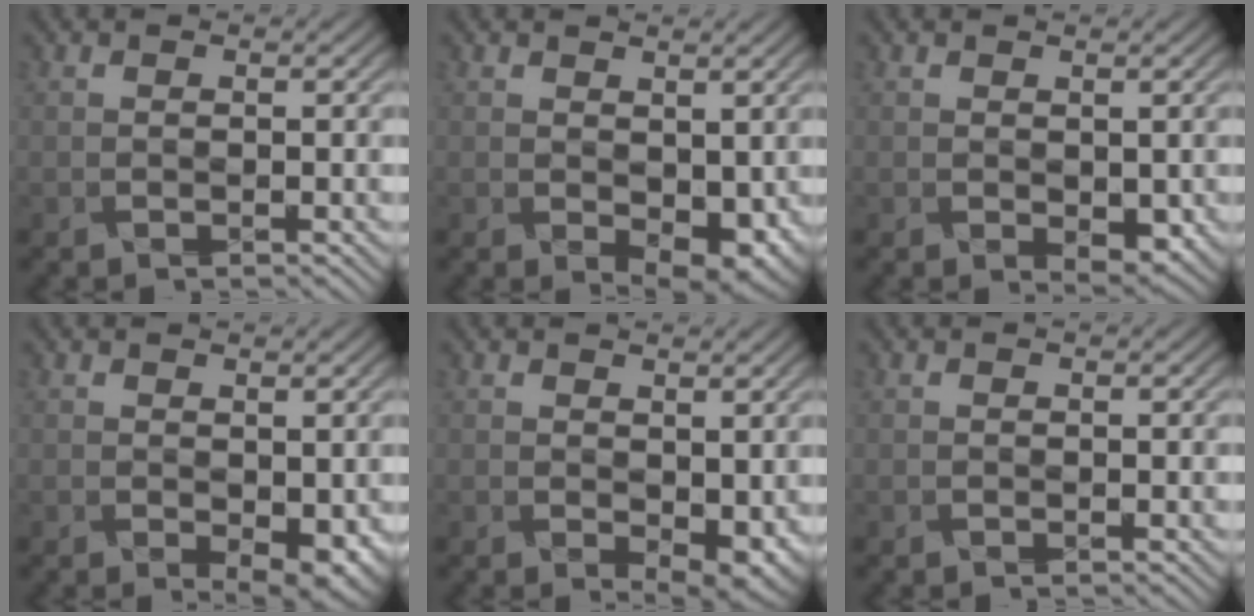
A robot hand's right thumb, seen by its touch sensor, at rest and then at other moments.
{"total": 4.8, "force": [-0.2, 3.0, 3.8], "torque": [-0.061, -0.015, 0.016]}
{"total": 2.2, "force": [-0.2, 1.3, 1.8], "torque": [-0.030, -0.008, 0.009]}
{"total": 3.9, "force": [-0.6, 2.1, 3.3], "torque": [-0.049, -0.012, 0.006]}
{"total": 4.4, "force": [-0.1, 2.5, 3.6], "torque": [-0.058, -0.012, 0.018]}
{"total": 0.0}